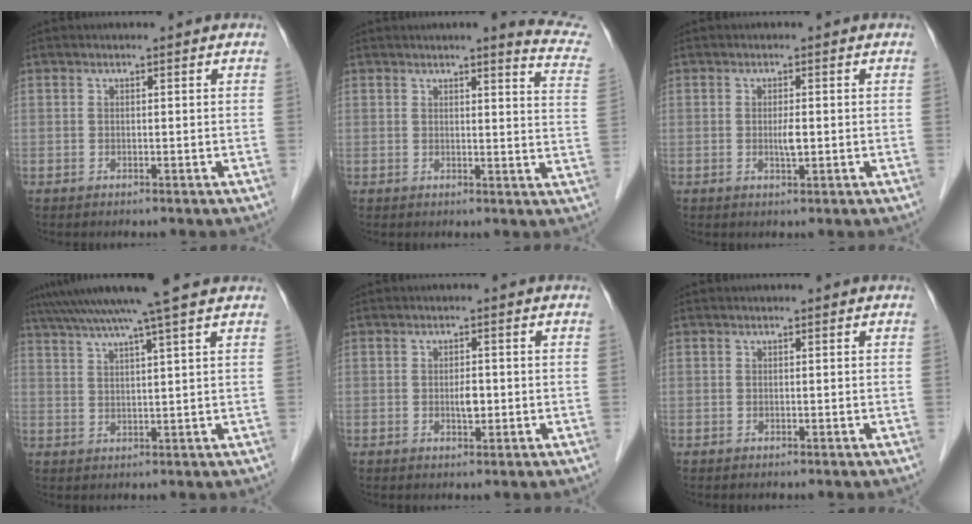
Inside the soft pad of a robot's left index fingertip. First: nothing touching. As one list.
[{"total": 9.0, "force": [8.2, 0.0, 3.8], "torque": [-0.029, -0.043, 0.060]}, {"total": 1.9, "force": [-0.2, 0.4, 1.8], "torque": [-0.037, -0.001, -0.002]}, {"total": 11.2, "force": [9.1, -1.5, 6.3], "torque": [-0.109, 0.025, 0.132]}, {"total": 2.1, "force": [-0.3, 0.9, 1.9], "torque": [-0.033, 0.001, -0.003]}, {"total": 0.0}]